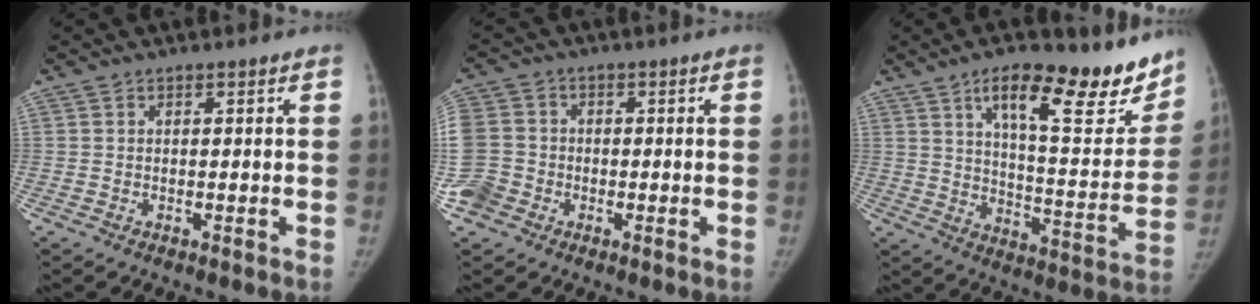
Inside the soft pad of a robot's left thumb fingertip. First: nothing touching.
{"total": 11.3, "force": [-2.8, 9.9, 4.6], "torque": [-0.122, 0.020, -0.051]}
{"total": 22.2, "force": [14.7, 7.3, 14.9], "torque": [-0.159, -0.073, 0.219]}